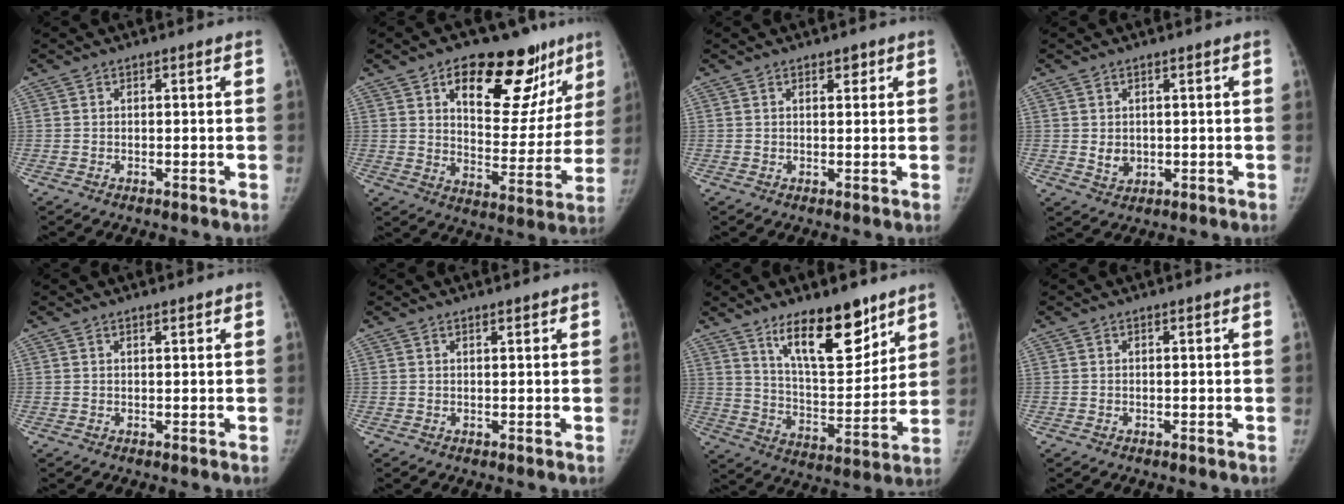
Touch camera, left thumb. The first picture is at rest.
{"total": 23.6, "force": [13.4, 11.8, 15.5], "torque": [-0.153, -0.047, 0.195]}
{"total": 1.7, "force": [1.1, 0.8, 1.0], "torque": [-0.005, -0.004, 0.014]}
{"total": 2.9, "force": [0.3, 2.3, 1.8], "torque": [-0.021, -0.007, 0.014]}
{"total": 0.9, "force": [0.7, 0.2, 0.5], "torque": [-0.009, -0.003, 0.011]}
{"total": 1.0, "force": [0.8, 0.3, 0.6], "torque": [-0.010, -0.004, 0.013]}
{"total": 16.6, "force": [11.1, 6.1, 10.7], "torque": [-0.126, -0.079, 0.193]}
{"total": 0.0}